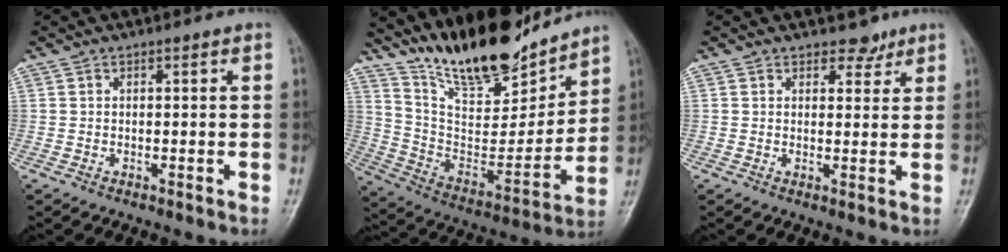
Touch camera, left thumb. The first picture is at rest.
{"total": 20.5, "force": [17.1, 6.1, 9.4], "torque": [-0.115, -0.103, 0.305]}
{"total": 3.1, "force": [2.4, 1.7, 0.7], "torque": [0.012, -0.014, 0.032]}